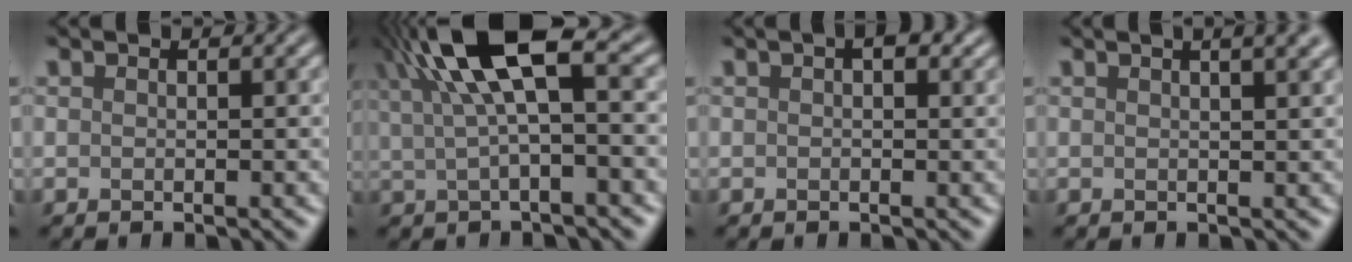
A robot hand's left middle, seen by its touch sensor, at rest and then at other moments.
{"total": 8.9, "force": [3.1, 2.6, 7.9], "torque": [-0.150, 0.023, 0.049]}
{"total": 1.7, "force": [0.7, 0.8, 1.4], "torque": [-0.012, 0.004, 0.009]}
{"total": 5.7, "force": [3.0, 2.5, 4.1], "torque": [-0.015, 0.038, 0.004]}